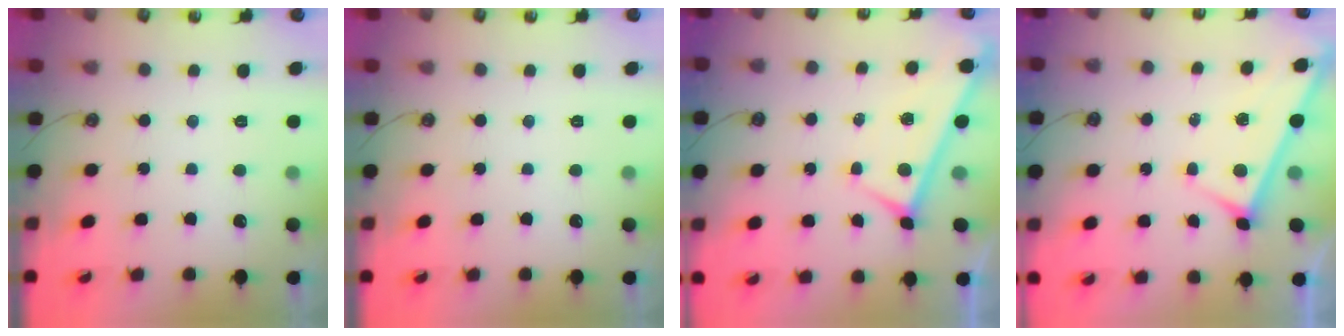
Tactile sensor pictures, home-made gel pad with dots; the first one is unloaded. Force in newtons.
{"total": 0.0}
{"total": 0.0}
{"total": 3.0, "press": 3.0, "slide": 0.2}